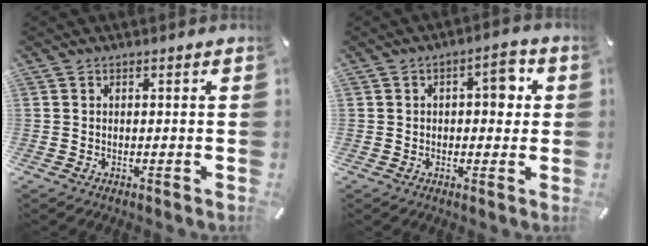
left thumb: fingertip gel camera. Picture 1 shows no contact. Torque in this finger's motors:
{"motor_torque": [-0.06, -0.12, 0.25, 0.17, 0.01]}